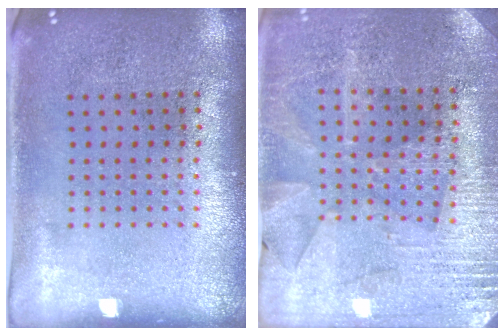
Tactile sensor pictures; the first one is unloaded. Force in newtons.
{"total": 2.9, "press": 2.8, "slide": 0.5}